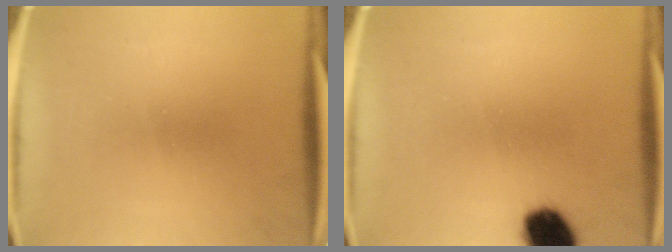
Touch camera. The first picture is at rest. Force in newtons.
{"total": 9.6}